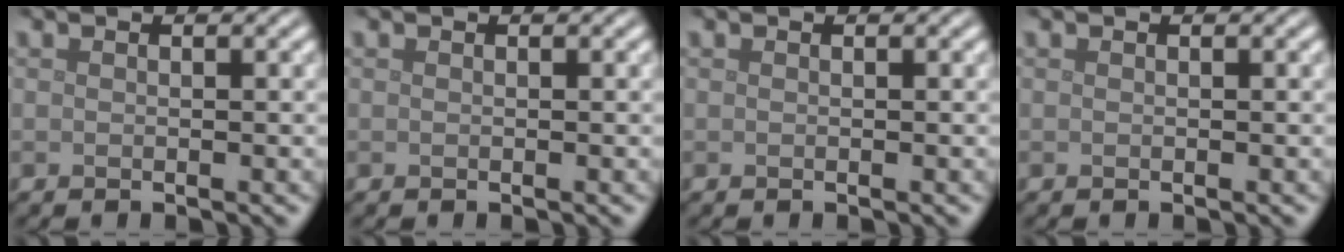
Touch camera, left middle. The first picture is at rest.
{"total": 0.0}
{"total": 0.0}
{"total": 0.0}